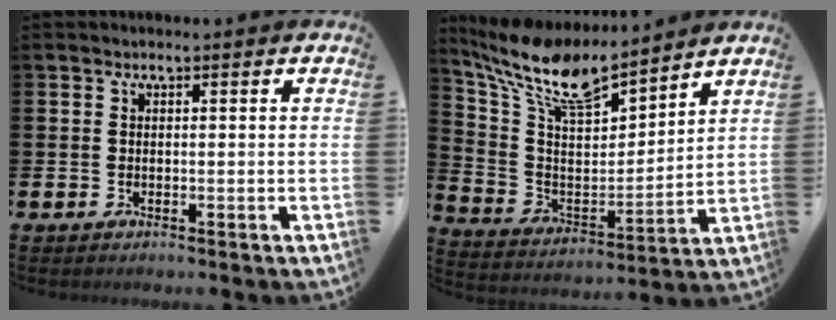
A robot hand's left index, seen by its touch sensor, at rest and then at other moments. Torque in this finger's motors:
{"motor_torque": [0.52, -0.77, 0.78, 0.21]}